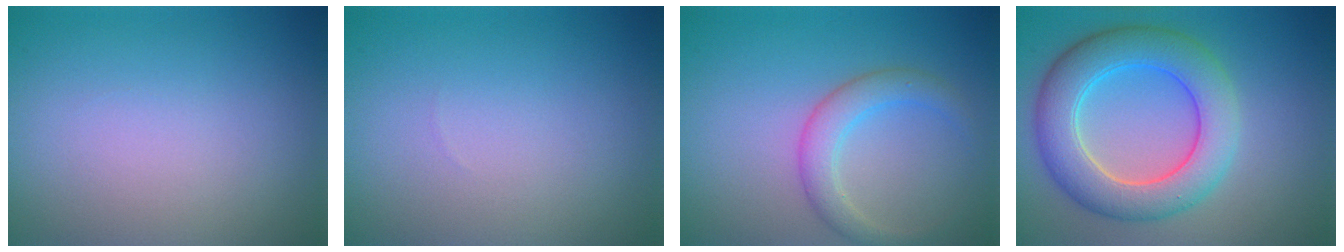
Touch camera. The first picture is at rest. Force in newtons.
{"total": 0.0}
{"total": 2.8, "press": 2.8, "slide": 0.2}
{"total": 7.1, "press": 7.1, "slide": 0.1}